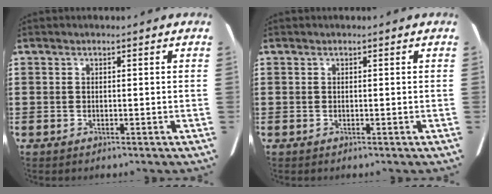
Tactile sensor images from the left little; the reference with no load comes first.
{"total": 0.0}